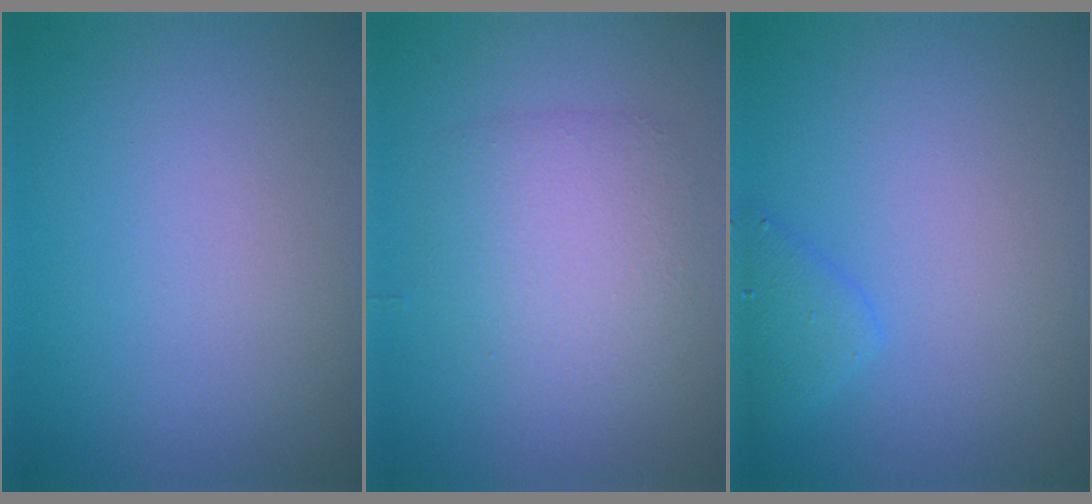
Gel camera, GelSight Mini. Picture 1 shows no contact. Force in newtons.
{"total": 3.7, "press": 3.7, "slide": 0.1}
{"total": 1.7, "press": 1.7, "slide": 0.1}